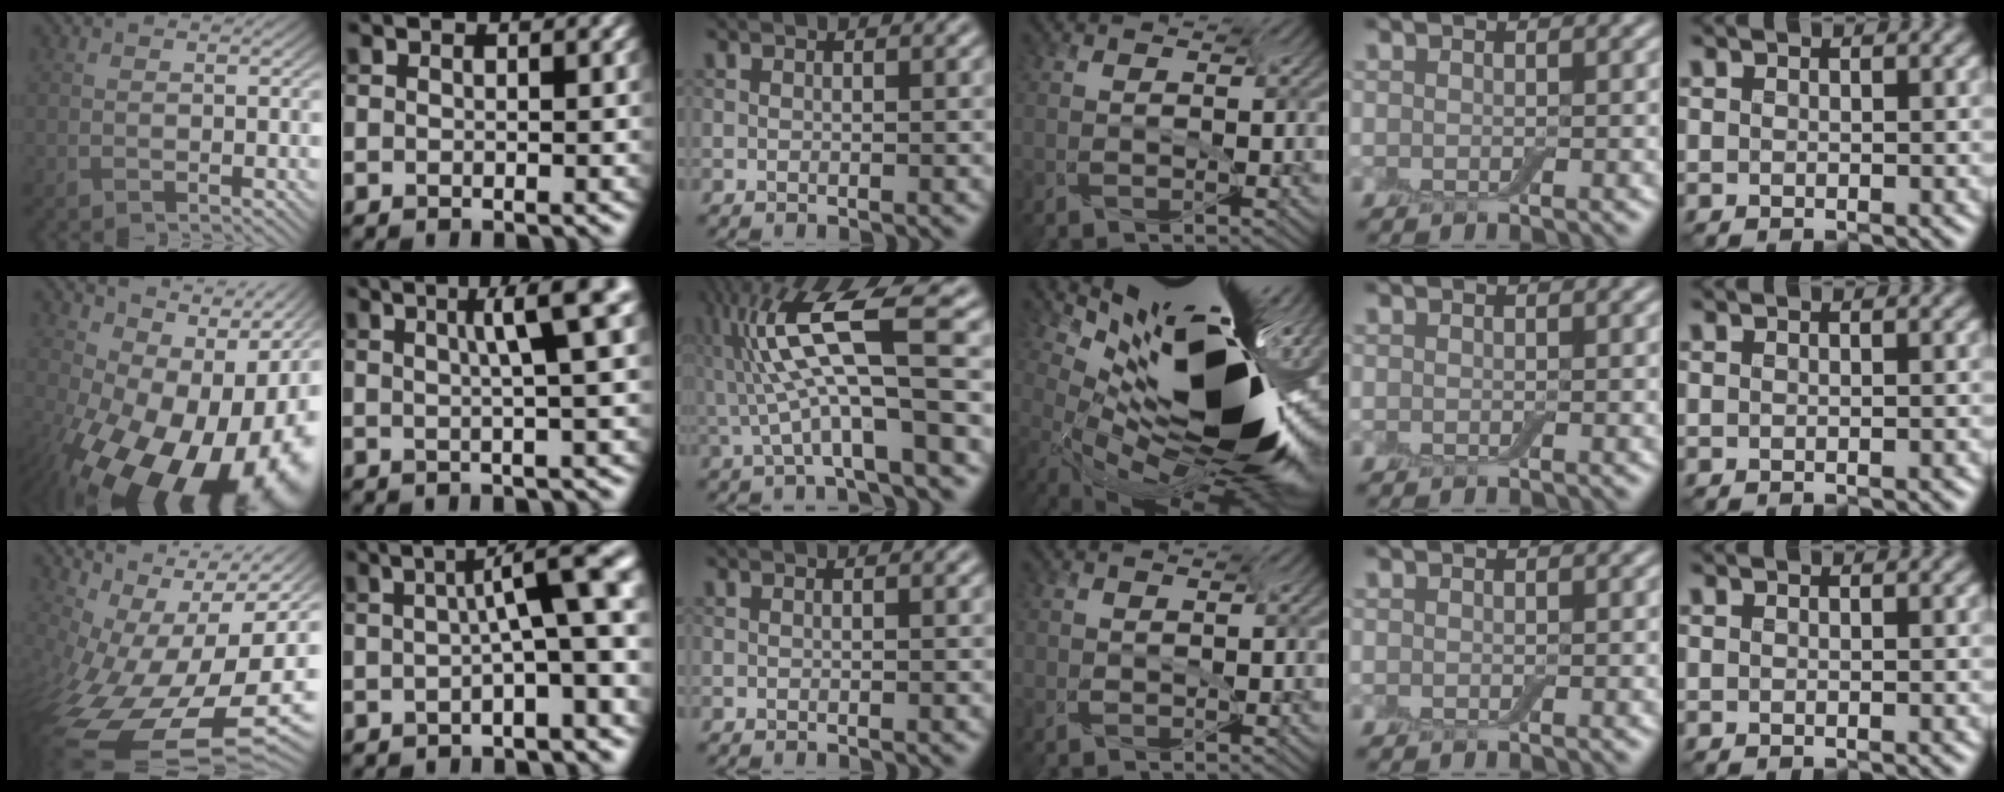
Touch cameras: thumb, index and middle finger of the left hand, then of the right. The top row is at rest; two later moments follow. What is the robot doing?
{"motion": "screw", "object": "jar lid"}